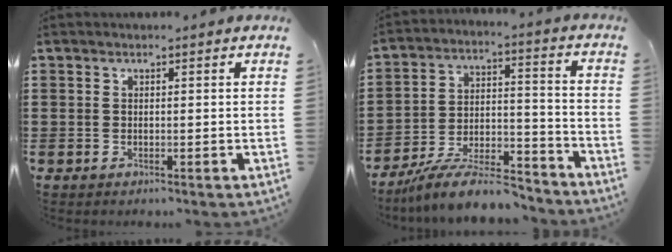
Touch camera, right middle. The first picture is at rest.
{"total": 10.5, "force": [-9.2, 1.5, 4.8], "torque": [-0.085, 0.023, -0.175]}